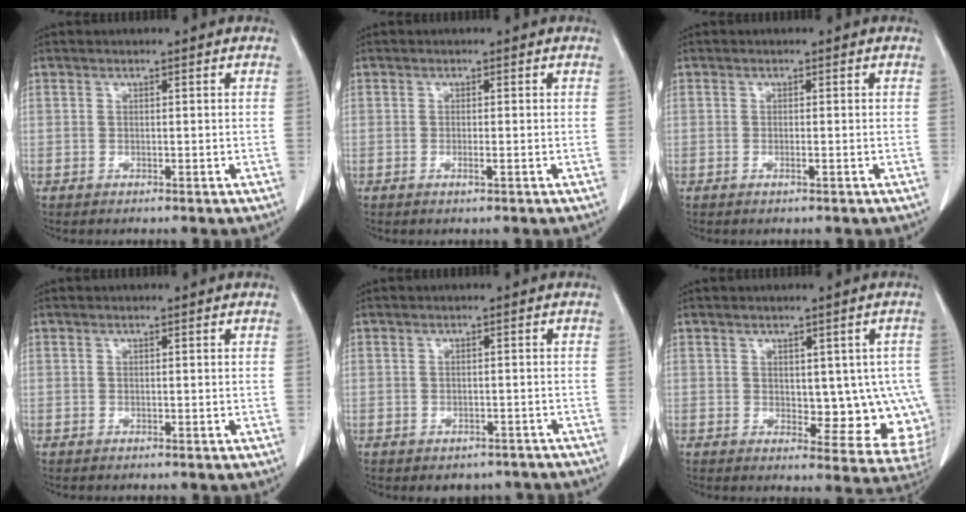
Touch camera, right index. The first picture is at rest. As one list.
[{"total": 1.0, "force": [-0.4, 0.0, 0.9], "torque": [-0.019, -0.003, -0.005]}, {"total": 0.7, "force": [-0.3, 0.0, 0.7], "torque": [-0.016, -0.001, -0.004]}, {"total": 0.0}, {"total": 4.3, "force": [-3.5, 2.5, 0.4], "torque": [0.002, 0.015, -0.042]}, {"total": 10.1, "force": [0.0, 5.1, 8.7], "torque": [-0.078, -0.002, 0.011]}]